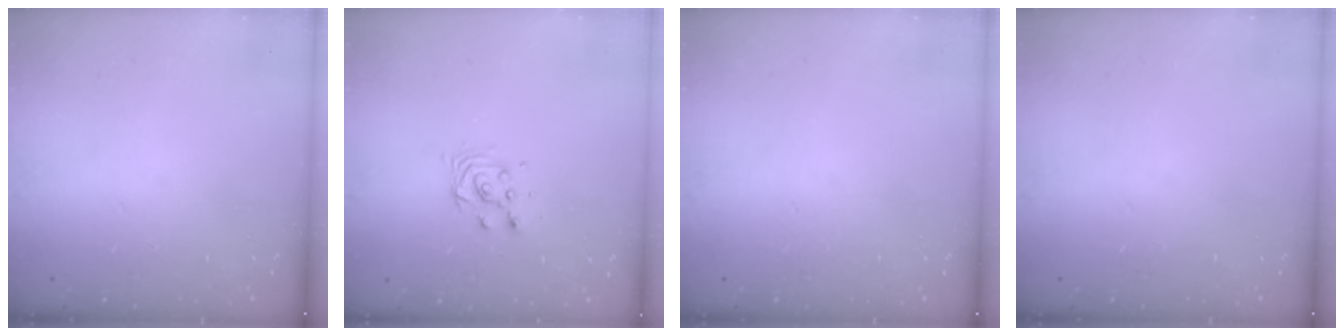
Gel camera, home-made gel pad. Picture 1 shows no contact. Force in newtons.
{"total": 4.1, "press": 4.1, "slide": 0.4}
{"total": 0.0}
{"total": 0.0}